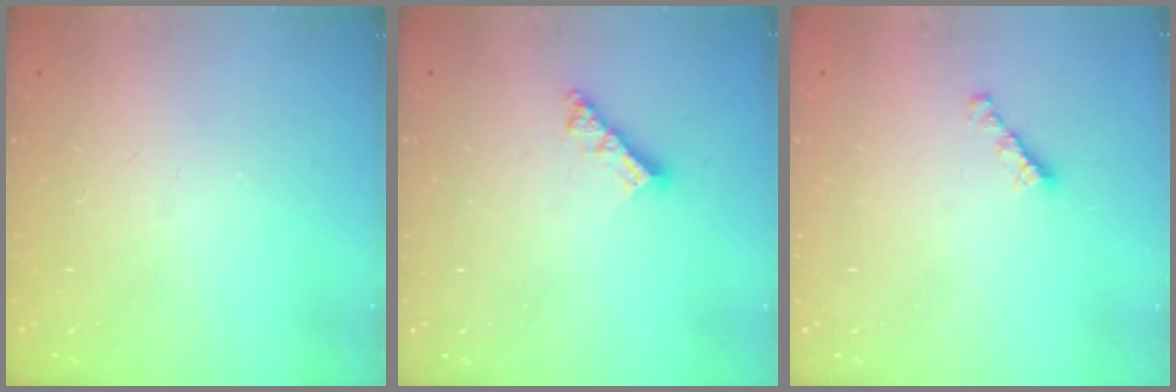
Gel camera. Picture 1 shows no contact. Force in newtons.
{"total": 6.0, "press": 6.0, "slide": 0.7}
{"total": 2.7, "press": 2.6, "slide": 0.7}